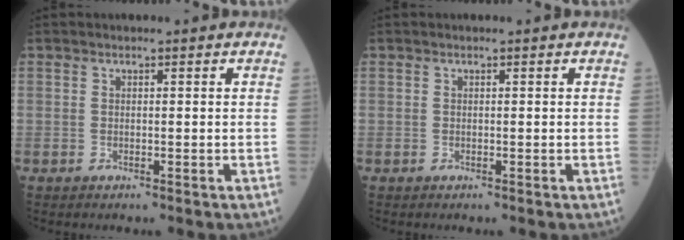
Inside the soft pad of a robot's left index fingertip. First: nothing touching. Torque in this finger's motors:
{"motor_torque": [0.00, 0.00, 0.00, 0.00]}